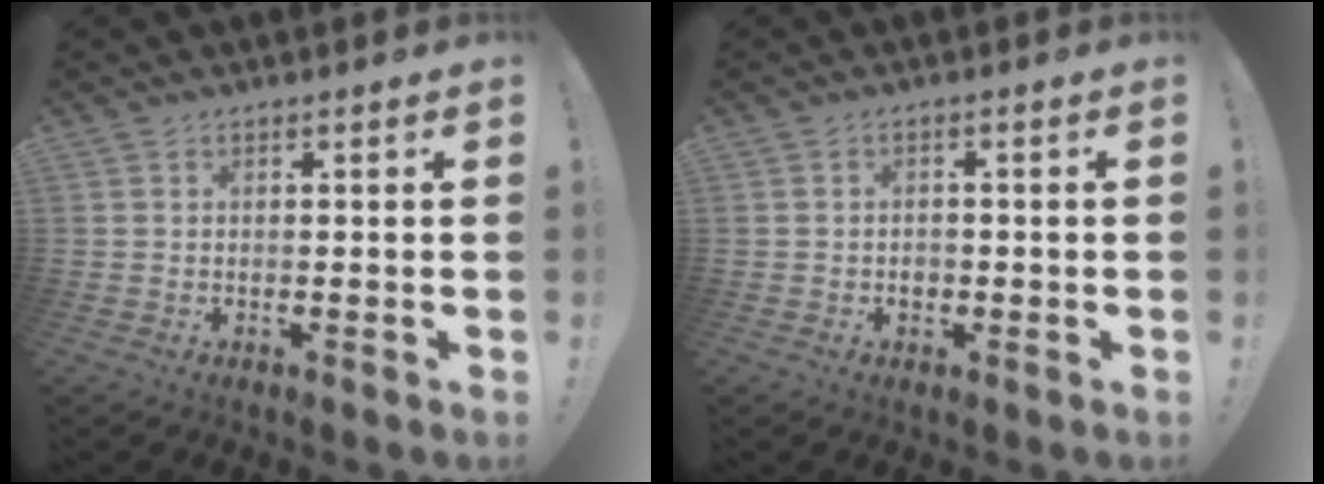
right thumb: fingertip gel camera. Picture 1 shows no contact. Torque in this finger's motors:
{"motor_torque": [0.14, 0.03, 0.03, -0.23, 0.00]}